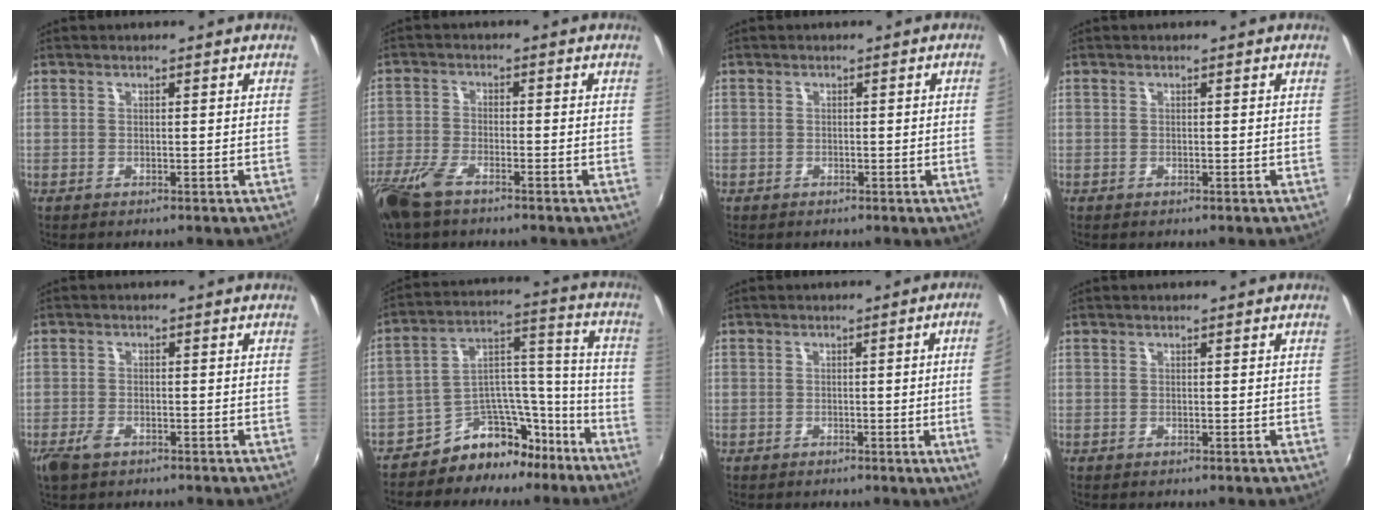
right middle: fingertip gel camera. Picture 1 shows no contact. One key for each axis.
{"total": 8.3, "fx": -5.9, "fy": 2.8, "fz": 5.0, "tx": -0.131, "ty": -0.019, "tz": -0.123}
{"total": 0.9, "fx": -0.2, "fy": -0.4, "fz": 0.7, "tx": -0.013, "ty": 0.000, "tz": -0.005}
{"total": 0.0}
{"total": 3.7, "fx": -2.4, "fy": 1.8, "fz": 2.1, "tx": -0.053, "ty": -0.007, "tz": -0.047}
{"total": 12.3, "fx": -9.3, "fy": 6.8, "fz": 4.5, "tx": -0.060, "ty": 0.078, "tz": -0.138}
{"total": 4.5, "fx": -0.1, "fy": -1.5, "fz": 4.3, "tx": -0.065, "ty": -0.008, "tz": 0.005}
{"total": 0.0}